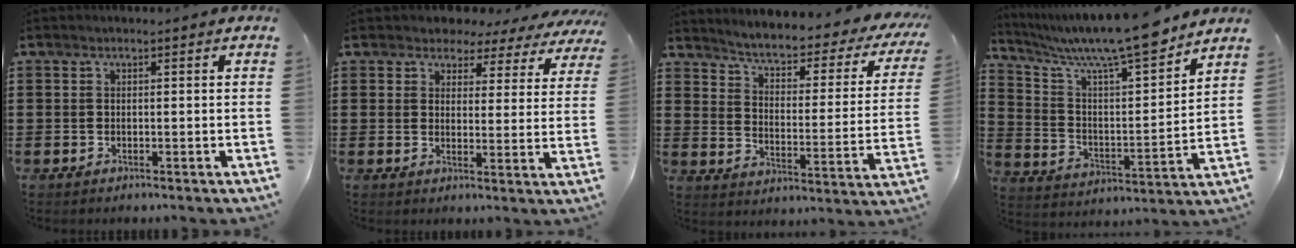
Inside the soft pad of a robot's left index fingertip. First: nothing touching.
{"total": 3.5, "force": [3.1, 1.5, 0.3], "torque": [-0.030, -0.013, 0.052]}
{"total": 3.3, "force": [2.6, 0.4, 1.9], "torque": [-0.053, -0.029, 0.032]}
{"total": 11.1, "force": [9.3, 0.6, 6.0], "torque": [-0.139, -0.059, 0.153]}